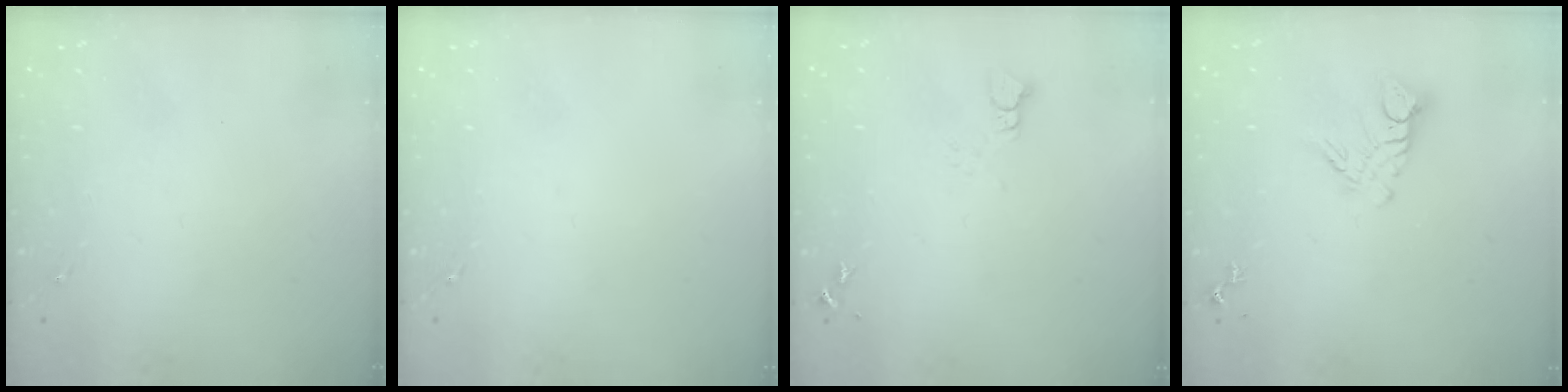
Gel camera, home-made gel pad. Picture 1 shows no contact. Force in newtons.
{"total": 0.0}
{"total": 2.5, "press": 2.5, "slide": 0.1}
{"total": 10.2, "press": 10.1, "slide": 0.8}